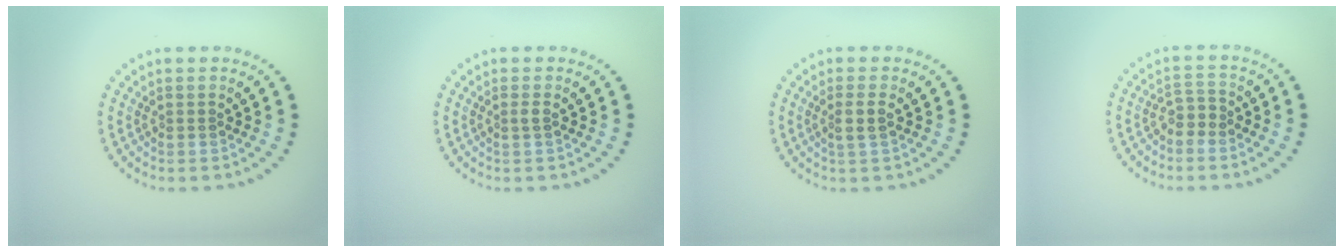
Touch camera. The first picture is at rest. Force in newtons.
{"total": 0.7, "press": 0.4, "slide": 0.5}
{"total": 1.4, "press": 1.2, "slide": 0.8}
{"total": 1.6, "press": 1.3, "slide": 0.9}